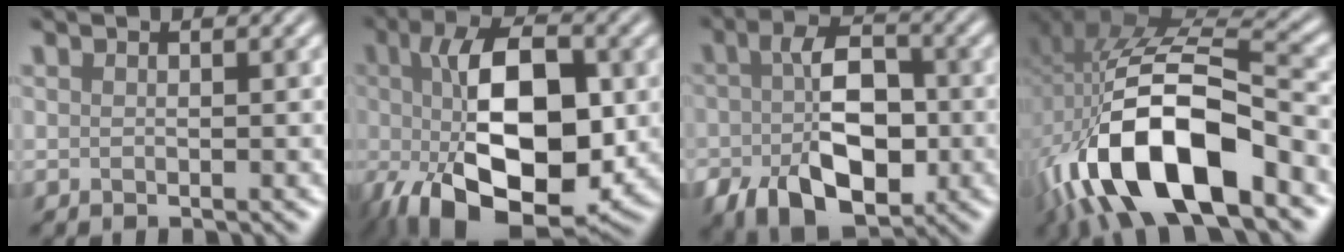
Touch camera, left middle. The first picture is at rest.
{"total": 13.9, "force": [-1.2, 6.8, 12.1], "torque": [-0.199, -0.001, -0.023]}
{"total": 8.6, "force": [-2.5, 5.0, 6.6], "torque": [-0.121, -0.008, -0.039]}
{"total": 15.1, "force": [-6.9, 6.4, 11.8], "torque": [-0.225, 0.006, -0.122]}